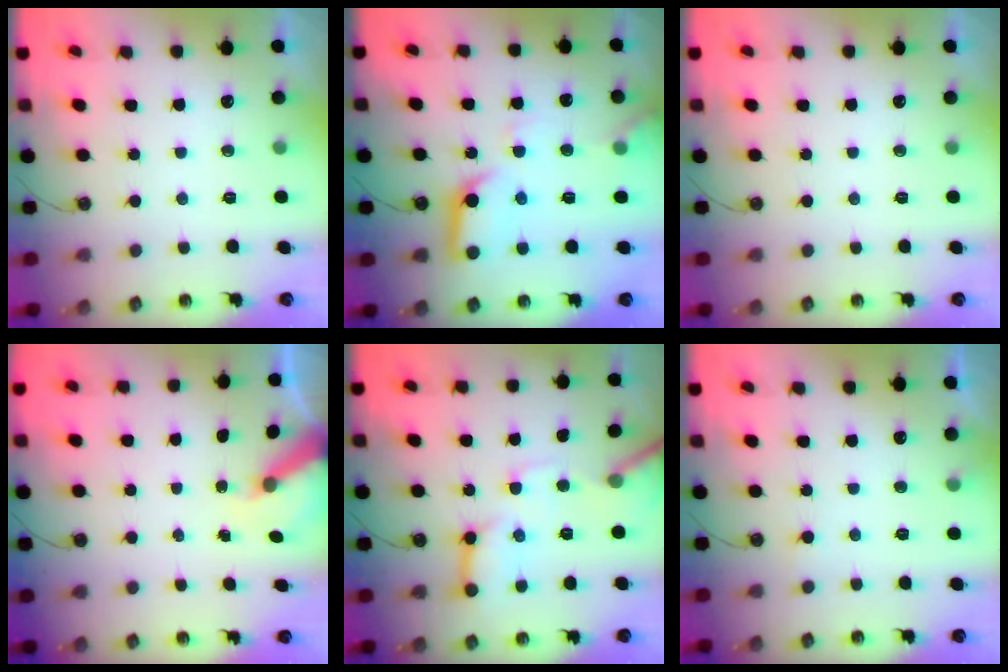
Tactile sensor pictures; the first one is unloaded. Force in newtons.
{"total": 14.1, "press": 14.1, "slide": 1.3}
{"total": 0.0}
{"total": 5.3, "press": 5.3, "slide": 0.7}
{"total": 13.4, "press": 13.3, "slide": 1.5}
{"total": 4.7, "press": 4.7, "slide": 0.4}